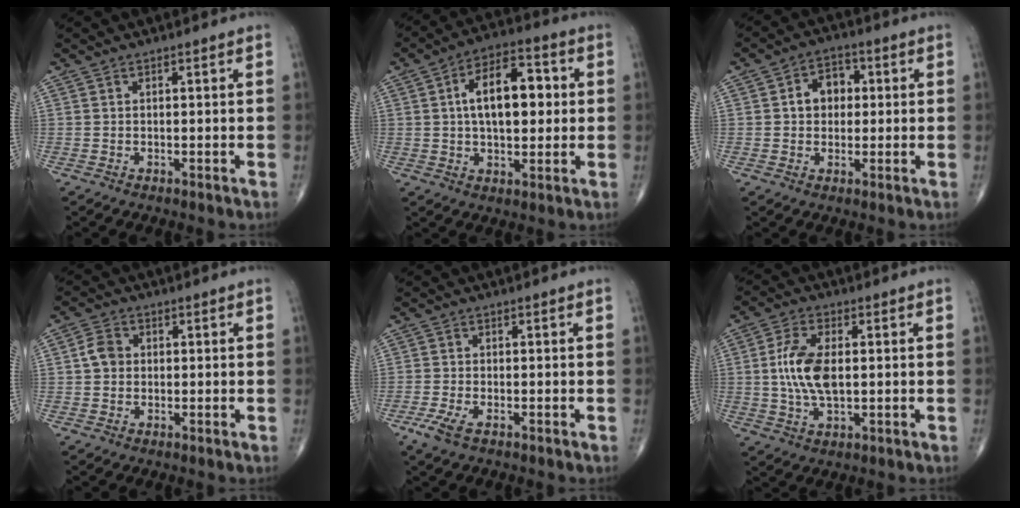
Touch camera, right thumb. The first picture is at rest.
{"total": 13.6, "force": [1.7, 7.3, 11.3], "torque": [-0.158, 0.019, 0.022]}
{"total": 6.4, "force": [0.8, 5.0, 3.9], "torque": [-0.031, 0.013, 0.005]}
{"total": 3.7, "force": [0.3, 3.1, 2.0], "torque": [-0.029, 0.007, -0.001]}
{"total": 3.4, "force": [-1.9, 1.2, 2.6], "torque": [-0.064, -0.004, -0.040]}
{"total": 9.6, "force": [0.5, 4.8, 8.3], "torque": [-0.173, 0.000, 0.010]}